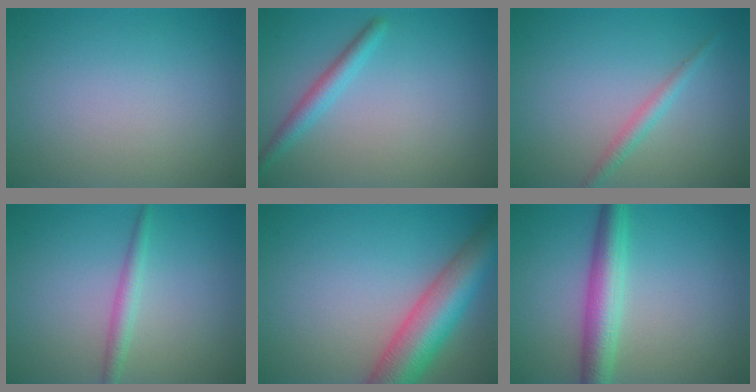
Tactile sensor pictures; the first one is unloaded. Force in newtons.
{"total": 2.1, "press": 2.1, "slide": 0.2}
{"total": 1.6, "press": 1.6, "slide": 0.1}
{"total": 1.7, "press": 1.7, "slide": 0.0}
{"total": 8.2, "press": 8.2, "slide": 0.5}
{"total": 4.6, "press": 4.6, "slide": 0.0}